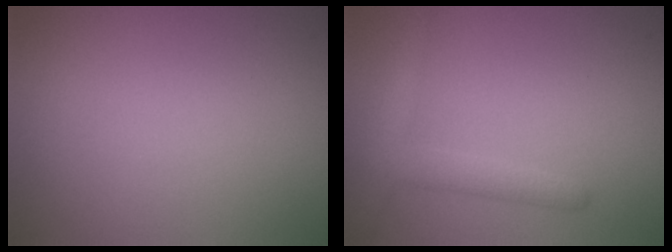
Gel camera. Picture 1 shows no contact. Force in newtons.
{"total": 3.0, "press": 3.0, "slide": 0.1}